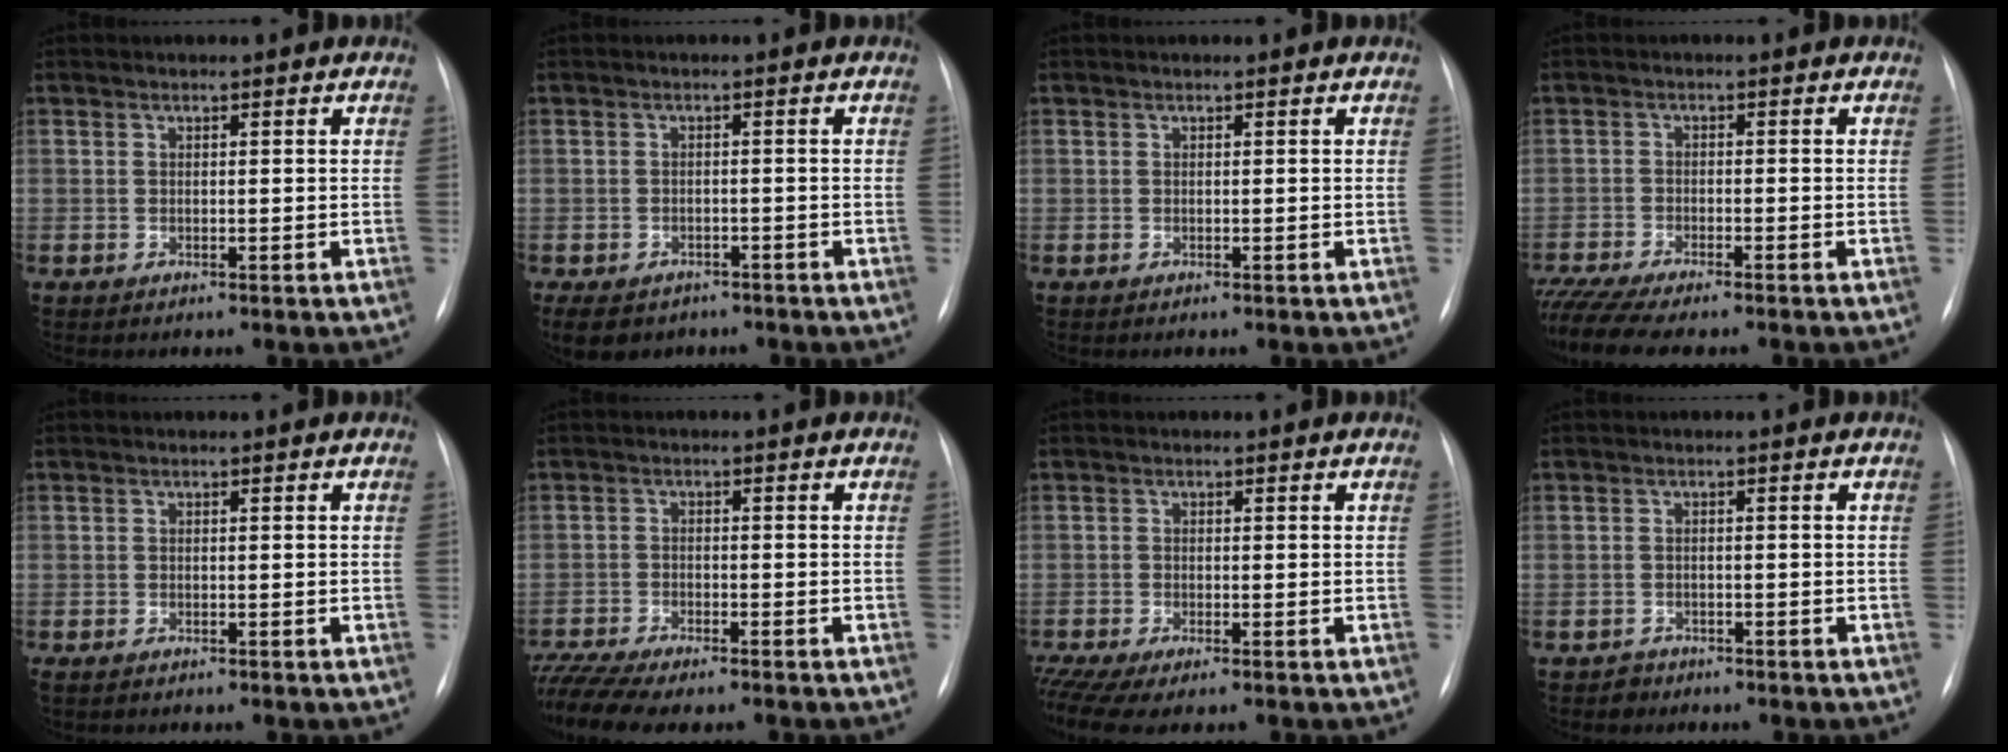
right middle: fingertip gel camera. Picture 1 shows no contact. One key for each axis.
{"total": 11.8, "fx": -7.5, "fy": 8.0, "fz": 4.3, "tx": -0.117, "ty": -0.013, "tz": -0.093}
{"total": 0.0}
{"total": 9.0, "fx": -7.5, "fy": 1.8, "fz": 4.6, "tx": -0.076, "ty": -0.011, "tz": -0.119}
{"total": 1.0, "fx": -0.8, "fy": 0.3, "fz": 0.4, "tx": -0.008, "ty": -0.002, "tz": -0.010}
{"total": 9.5, "fx": -8.3, "fy": 1.2, "fz": 4.5, "tx": -0.084, "ty": -0.006, "tz": -0.136}
{"total": 5.6, "fx": -4.2, "fy": 0.9, "fz": 3.6, "tx": -0.072, "ty": -0.008, "tz": -0.075}
{"total": 1.5, "fx": -1.2, "fy": 0.9, "fz": -0.5, "tx": 0.005, "ty": 0.004, "tz": -0.022}